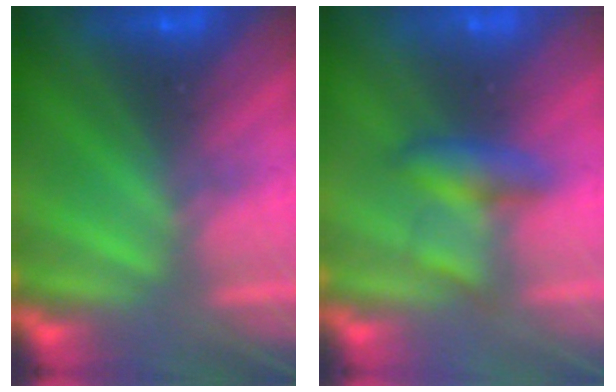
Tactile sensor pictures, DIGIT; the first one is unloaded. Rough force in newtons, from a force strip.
{"total": 2.2}